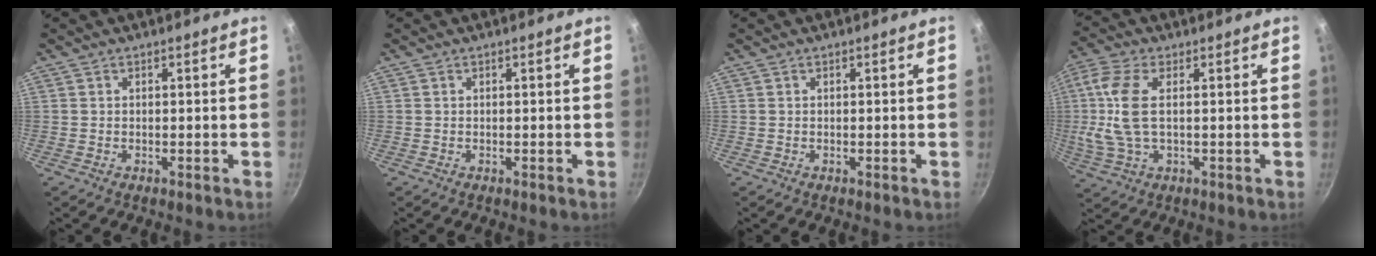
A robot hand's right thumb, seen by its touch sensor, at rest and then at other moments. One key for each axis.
{"total": 0.0}
{"total": 0.0}
{"total": 10.8, "fx": 0.7, "fy": 4.7, "fz": 9.7, "tx": -0.220, "ty": 0.007, "tz": 0.010}